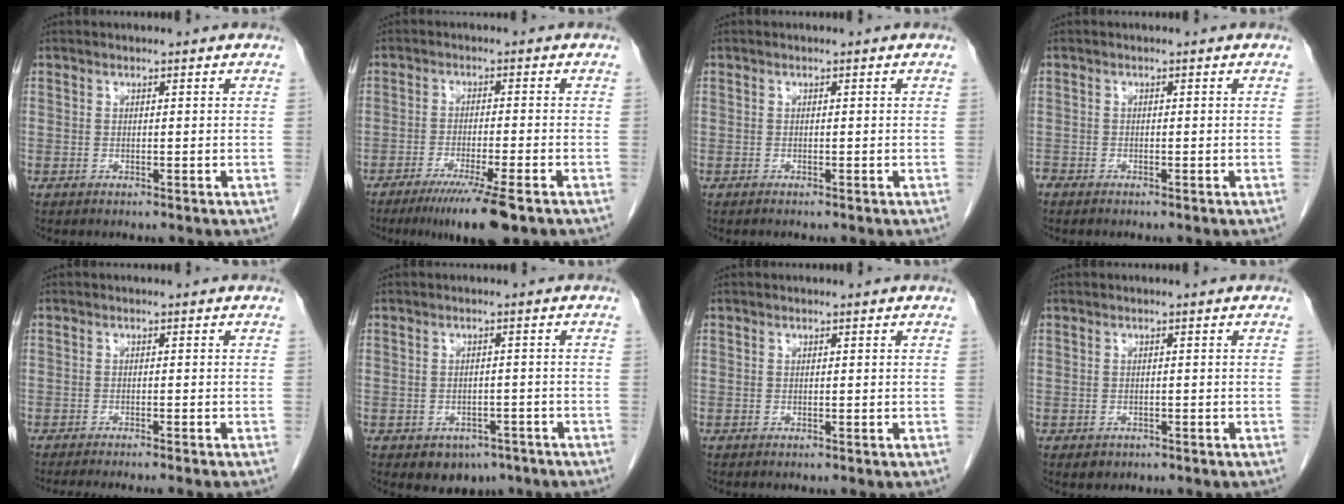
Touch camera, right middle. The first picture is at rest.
{"total": 8.9, "force": [-6.0, -0.1, 6.6], "torque": [-0.103, -0.022, -0.094]}
{"total": 0.5, "force": [-0.5, 0.1, 0.3], "torque": [-0.005, 0.000, -0.006]}
{"total": 0.8, "force": [-0.8, 0.2, 0.1], "torque": [-0.007, -0.001, -0.016]}
{"total": 7.9, "force": [-7.0, -0.5, 3.7], "torque": [-0.026, -0.017, -0.098]}
{"total": 4.8, "force": [-3.1, 3.2, 1.8], "torque": [-0.014, 0.004, -0.035]}
{"total": 0.0}
{"total": 1.5, "force": [-0.8, 1.1, 0.5], "torque": [-0.009, 0.002, -0.004]}